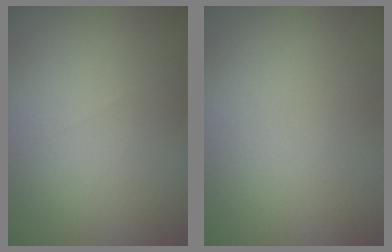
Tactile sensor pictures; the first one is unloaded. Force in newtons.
{"total": 0.0}